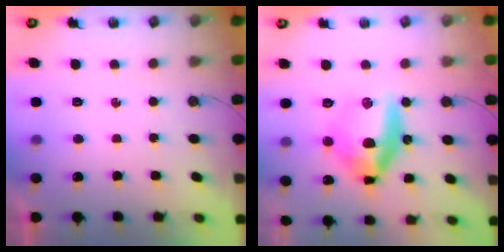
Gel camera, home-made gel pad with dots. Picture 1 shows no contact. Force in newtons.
{"total": 16.6, "press": 15.4, "slide": 6.0}